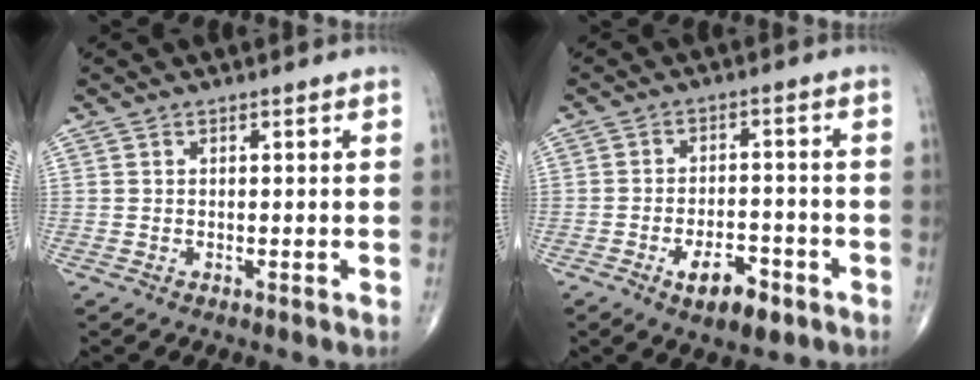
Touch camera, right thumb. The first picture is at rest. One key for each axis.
{"total": 7.6, "fx": -4.0, "fy": 3.4, "fz": 5.4, "tx": -0.077, "ty": 0.023, "tz": -0.060}